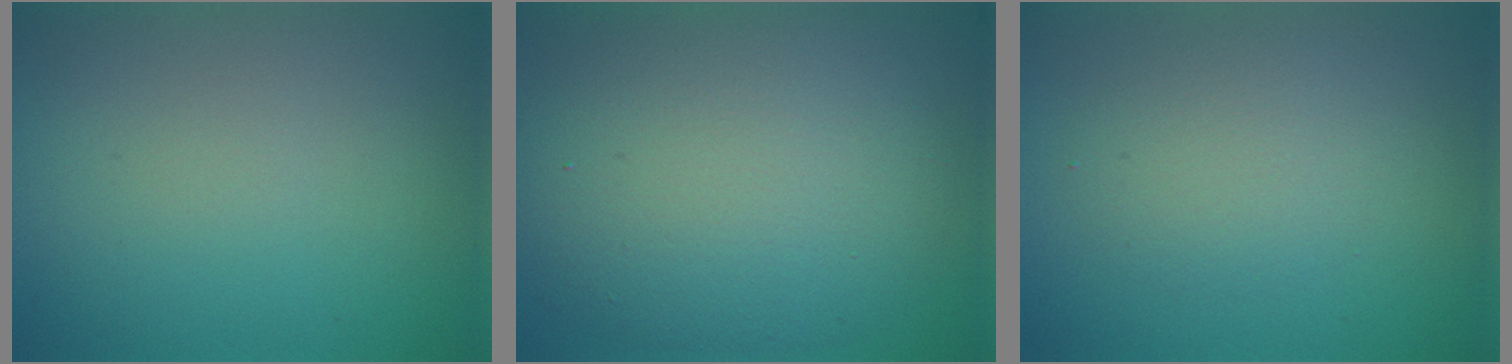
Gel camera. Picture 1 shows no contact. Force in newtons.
{"total": 10.4, "press": 10.4, "slide": 0.6}
{"total": 2.4, "press": 2.4, "slide": 0.2}